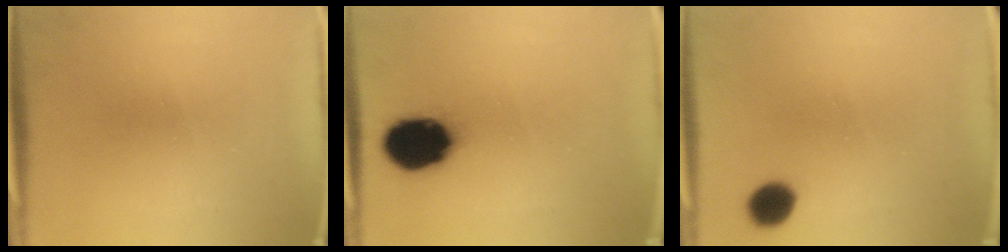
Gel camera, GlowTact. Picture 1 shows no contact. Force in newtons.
{"total": 14.5}
{"total": 5.1}